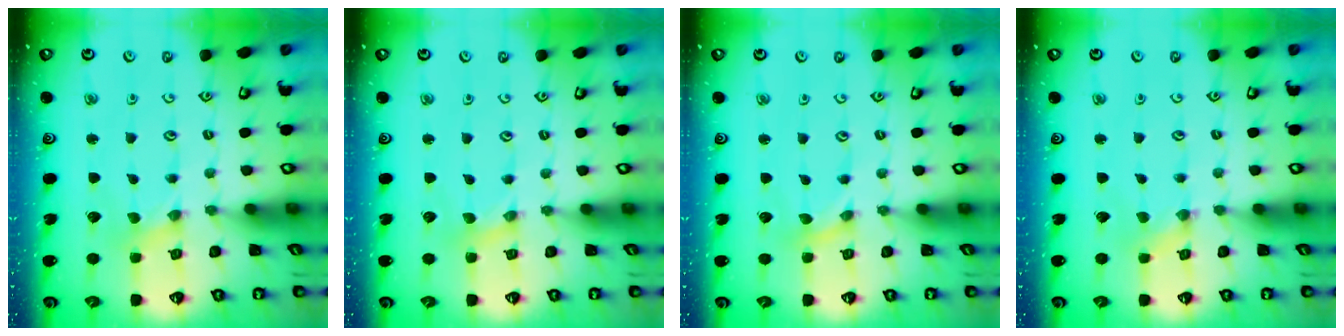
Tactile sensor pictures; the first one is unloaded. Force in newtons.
{"total": 1.4, "press": 1.4, "slide": 0.3}
{"total": 0.0}
{"total": 0.7, "press": 0.7, "slide": 0.2}